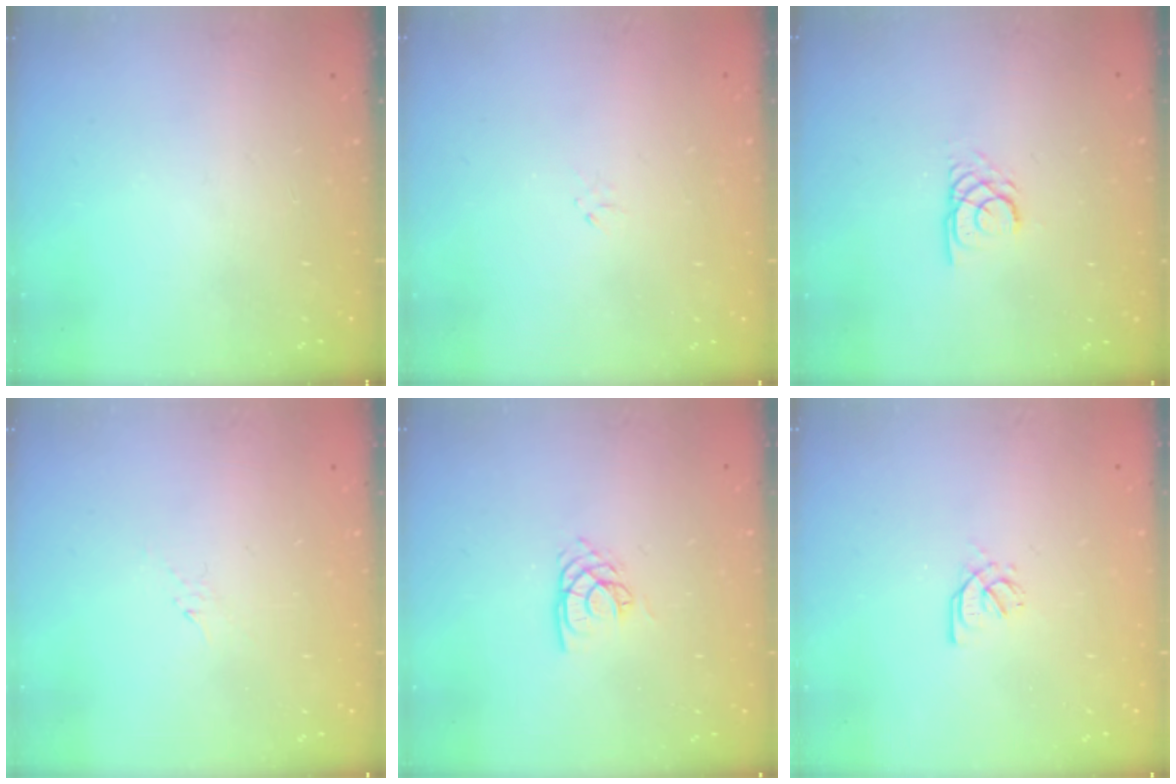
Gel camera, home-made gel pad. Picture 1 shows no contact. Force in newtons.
{"total": 0.0}
{"total": 2.7, "press": 2.7, "slide": 0.1}
{"total": 2.8, "press": 2.7, "slide": 0.6}
{"total": 4.2, "press": 4.2, "slide": 0.0}
{"total": 1.7, "press": 1.6, "slide": 0.5}